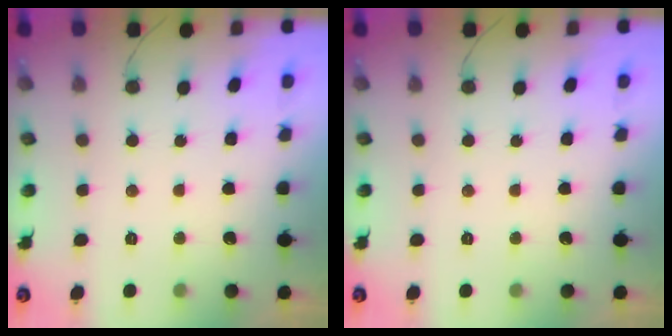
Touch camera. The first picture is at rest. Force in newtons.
{"total": 0.0}